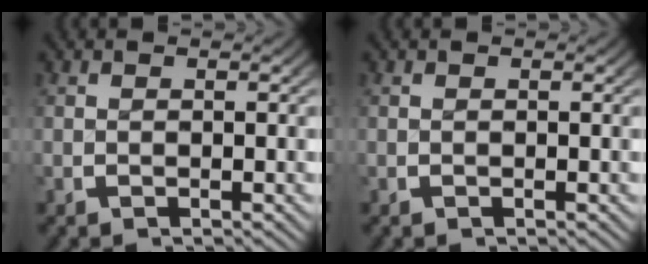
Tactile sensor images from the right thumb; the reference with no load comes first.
{"total": 0.0}